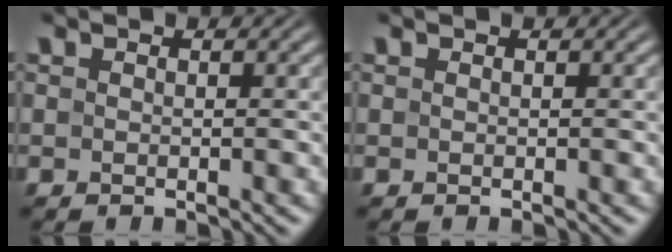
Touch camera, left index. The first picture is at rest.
{"total": 0.0}